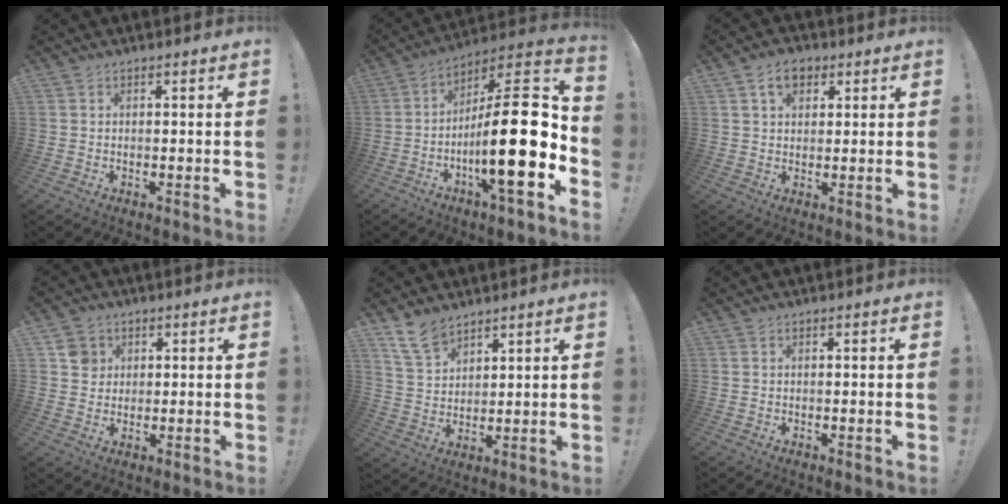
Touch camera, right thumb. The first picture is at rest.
{"total": 24.5, "force": [-4.7, 5.8, 23.3], "torque": [-0.385, 0.022, -0.076]}
{"total": 6.4, "force": [2.9, 4.3, 3.6], "torque": [-0.053, 0.003, 0.052]}
{"total": 5.1, "force": [1.9, 4.7, 0.8], "torque": [0.004, 0.000, 0.033]}
{"total": 8.3, "force": [6.6, 4.1, 3.0], "torque": [-0.058, -0.038, 0.129]}
{"total": 0.0}